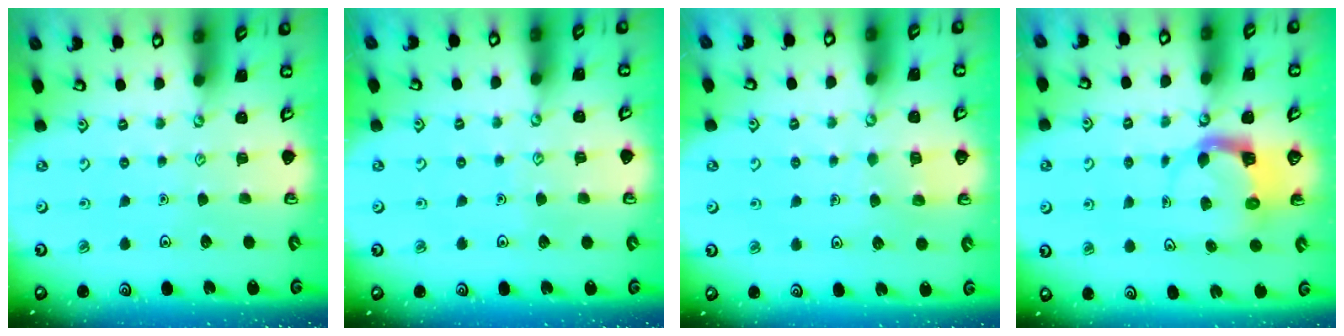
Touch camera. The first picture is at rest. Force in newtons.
{"total": 3.3, "press": 3.2, "slide": 0.3}
{"total": 4.0, "press": 4.0, "slide": 0.2}
{"total": 3.8, "press": 3.7, "slide": 0.7}